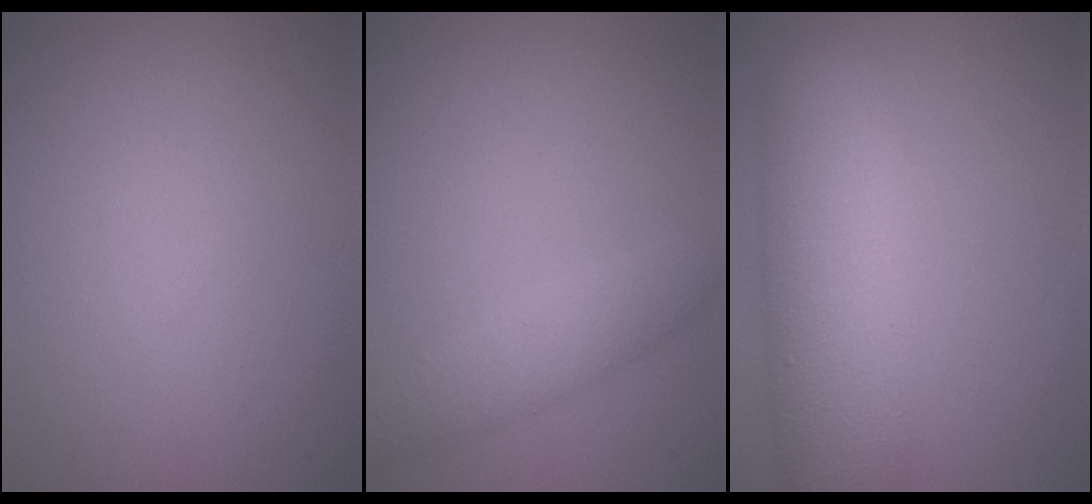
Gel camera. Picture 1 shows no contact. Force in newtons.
{"total": 2.6, "press": 2.6, "slide": 0.1}
{"total": 9.1, "press": 9.1, "slide": 0.6}